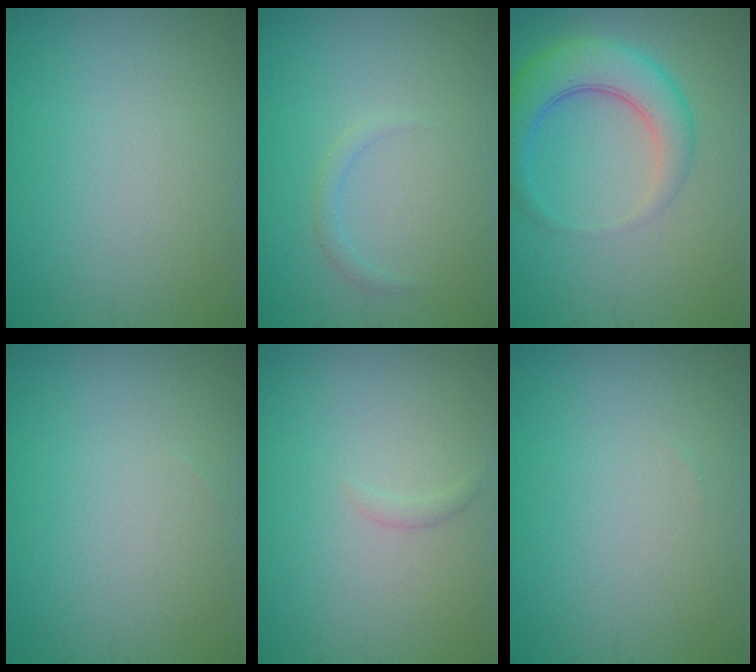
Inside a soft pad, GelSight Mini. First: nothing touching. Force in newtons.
{"total": 0.9, "press": 0.9, "slide": 0.1}
{"total": 5.1, "press": 5.1, "slide": 0.1}
{"total": 0.0}
{"total": 0.6, "press": 0.6, "slide": 0.1}
{"total": 0.0}